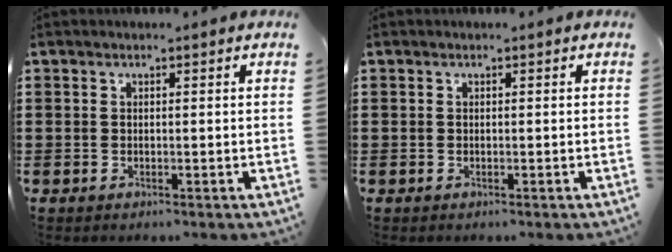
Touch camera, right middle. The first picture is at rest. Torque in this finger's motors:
{"motor_torque": [0.05, -0.01, -0.02, -0.01]}